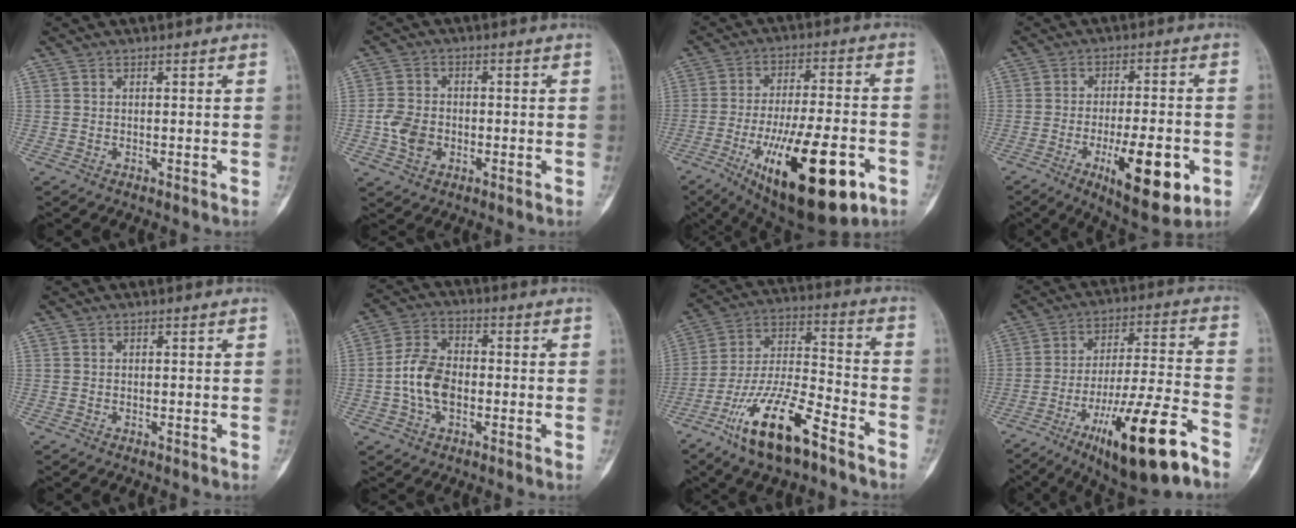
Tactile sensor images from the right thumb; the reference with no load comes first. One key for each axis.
{"total": 5.9, "fx": -1.3, "fy": 4.6, "fz": 3.5, "tx": -0.053, "ty": 0.010, "tz": -0.025}
{"total": 23.3, "fx": -9.4, "fy": 7.9, "fz": 19.8, "tx": -0.308, "ty": 0.021, "tz": -0.132}
{"total": 14.6, "fx": -5.1, "fy": 4.8, "fz": 12.8, "tx": -0.184, "ty": 0.008, "tz": -0.067}
{"total": 0.0}
{"total": 8.8, "fx": -1.7, "fy": 5.6, "fz": 6.5, "tx": -0.121, "ty": 0.023, "tz": -0.040}
{"total": 17.7, "fx": -10.9, "fy": 5.4, "fz": 12.8, "tx": -0.239, "ty": 0.071, "tz": -0.201}
{"total": 20.5, "fx": -11.2, "fy": 4.0, "fz": 16.6, "tx": -0.287, "ty": 0.047, "tz": -0.179}